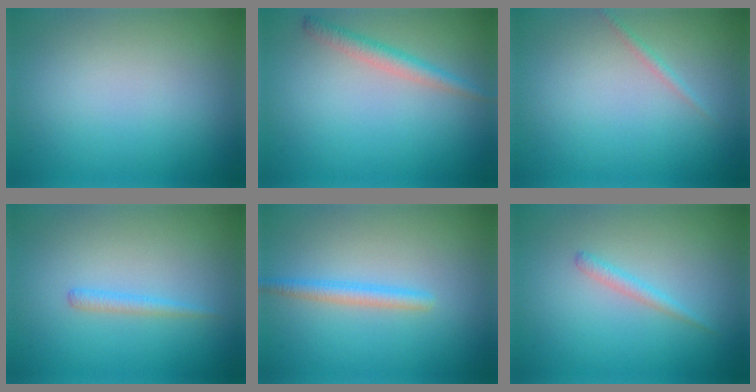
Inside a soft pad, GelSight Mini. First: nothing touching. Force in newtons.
{"total": 2.2, "press": 2.2, "slide": 0.0}
{"total": 0.7, "press": 0.7, "slide": 0.1}
{"total": 1.1, "press": 1.1, "slide": 0.1}
{"total": 1.9, "press": 1.9, "slide": 0.0}
{"total": 1.2, "press": 1.1, "slide": 0.1}